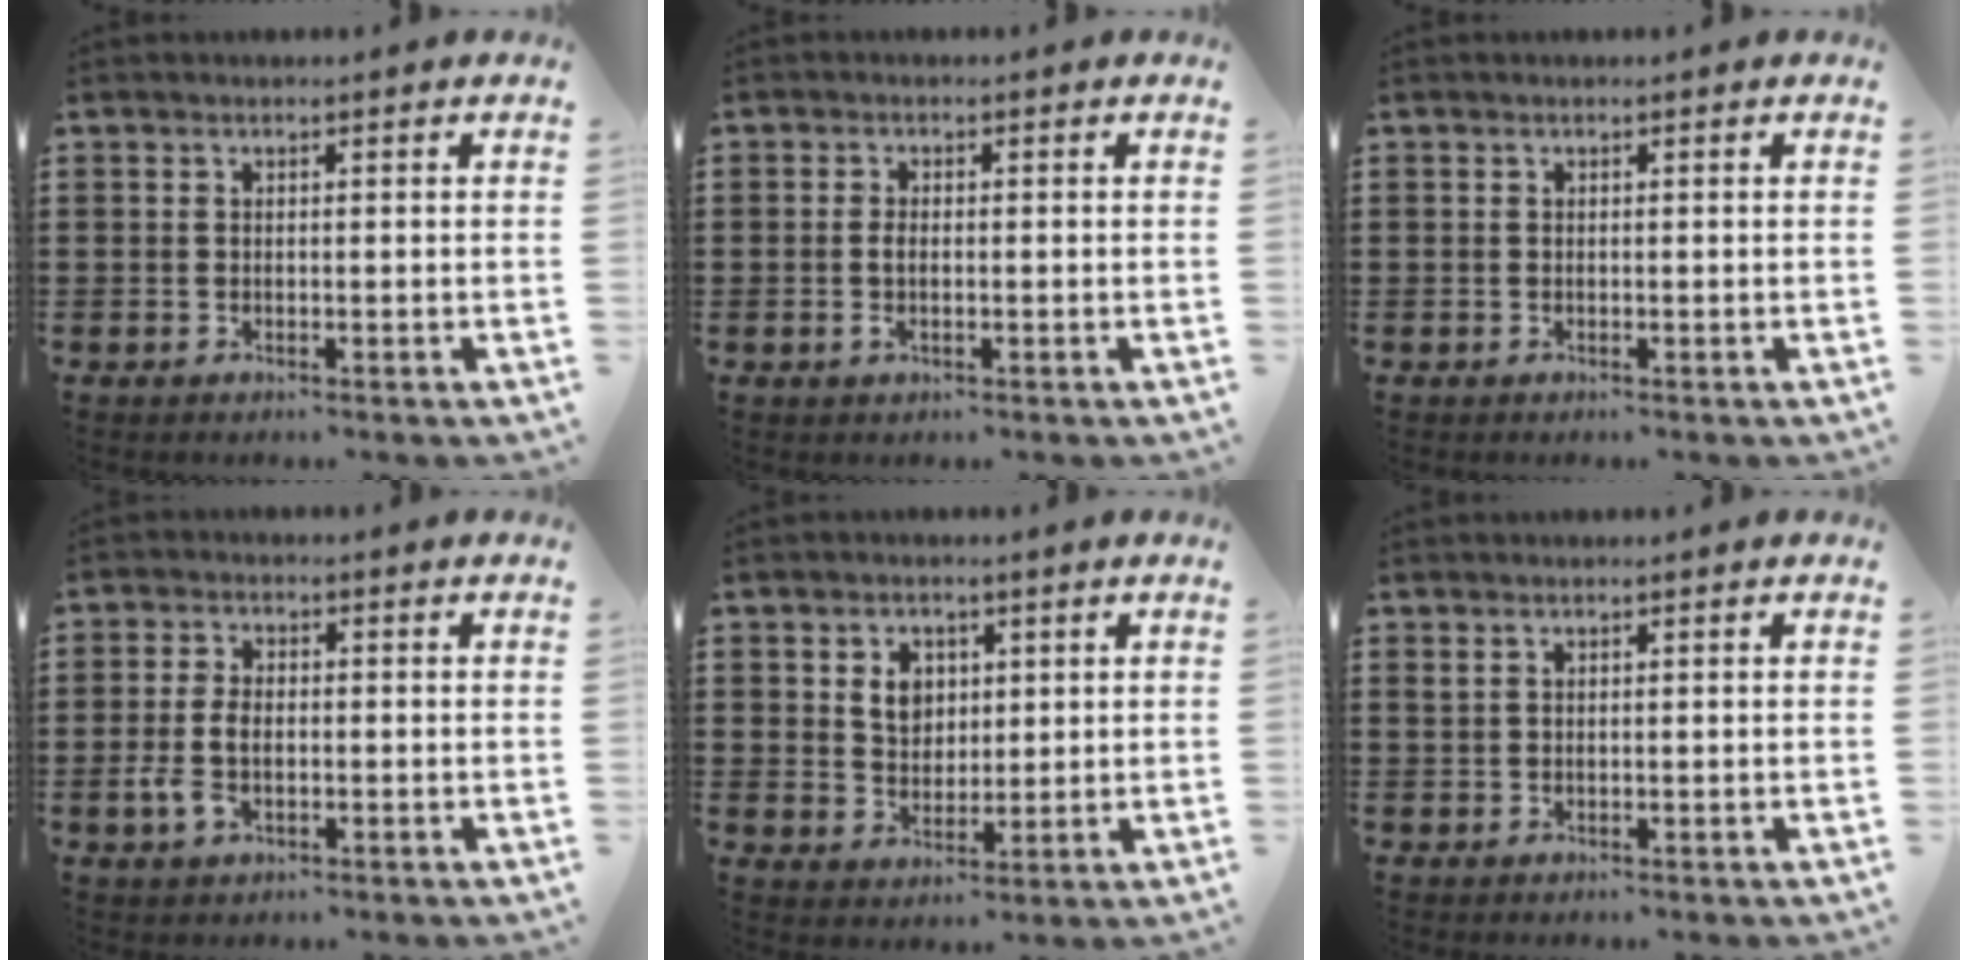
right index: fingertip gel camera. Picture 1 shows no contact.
{"total": 2.2, "force": [-0.3, 0.9, 2.0], "torque": [-0.053, -0.005, -0.010]}
{"total": 0.0}
{"total": 4.4, "force": [-1.0, 2.5, 3.5], "torque": [-0.085, -0.004, -0.021]}
{"total": 4.3, "force": [1.3, 3.5, 2.1], "torque": [-0.047, 0.010, 0.021]}
{"total": 0.7, "force": [0.5, 0.2, 0.4], "torque": [-0.011, 0.000, 0.010]}